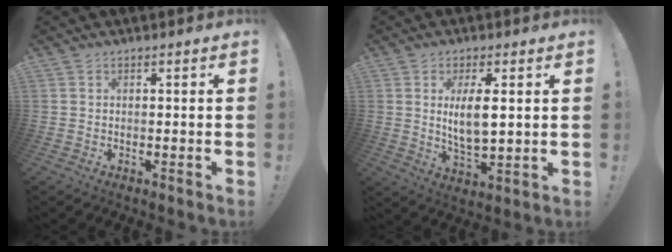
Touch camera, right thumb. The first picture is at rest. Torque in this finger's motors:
{"motor_torque": [-0.31, 0.52, 0.27, 0.67, 0.11]}